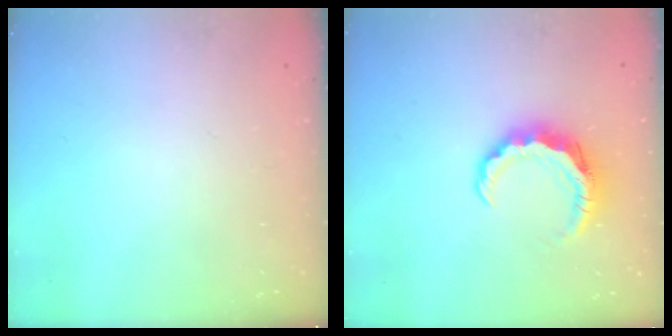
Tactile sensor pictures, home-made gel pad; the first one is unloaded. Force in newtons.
{"total": 7.8, "press": 7.7, "slide": 1.0}